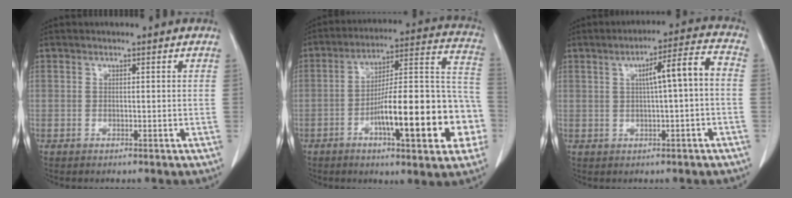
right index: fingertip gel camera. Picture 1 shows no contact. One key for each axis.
{"total": 22.1, "fx": -7.0, "fy": 4.5, "fz": 20.4, "tx": -0.245, "ty": 0.030, "tz": -0.095}
{"total": 8.1, "fx": 0.5, "fy": 1.2, "fz": 8.0, "tx": -0.123, "ty": 0.028, "tz": 0.010}